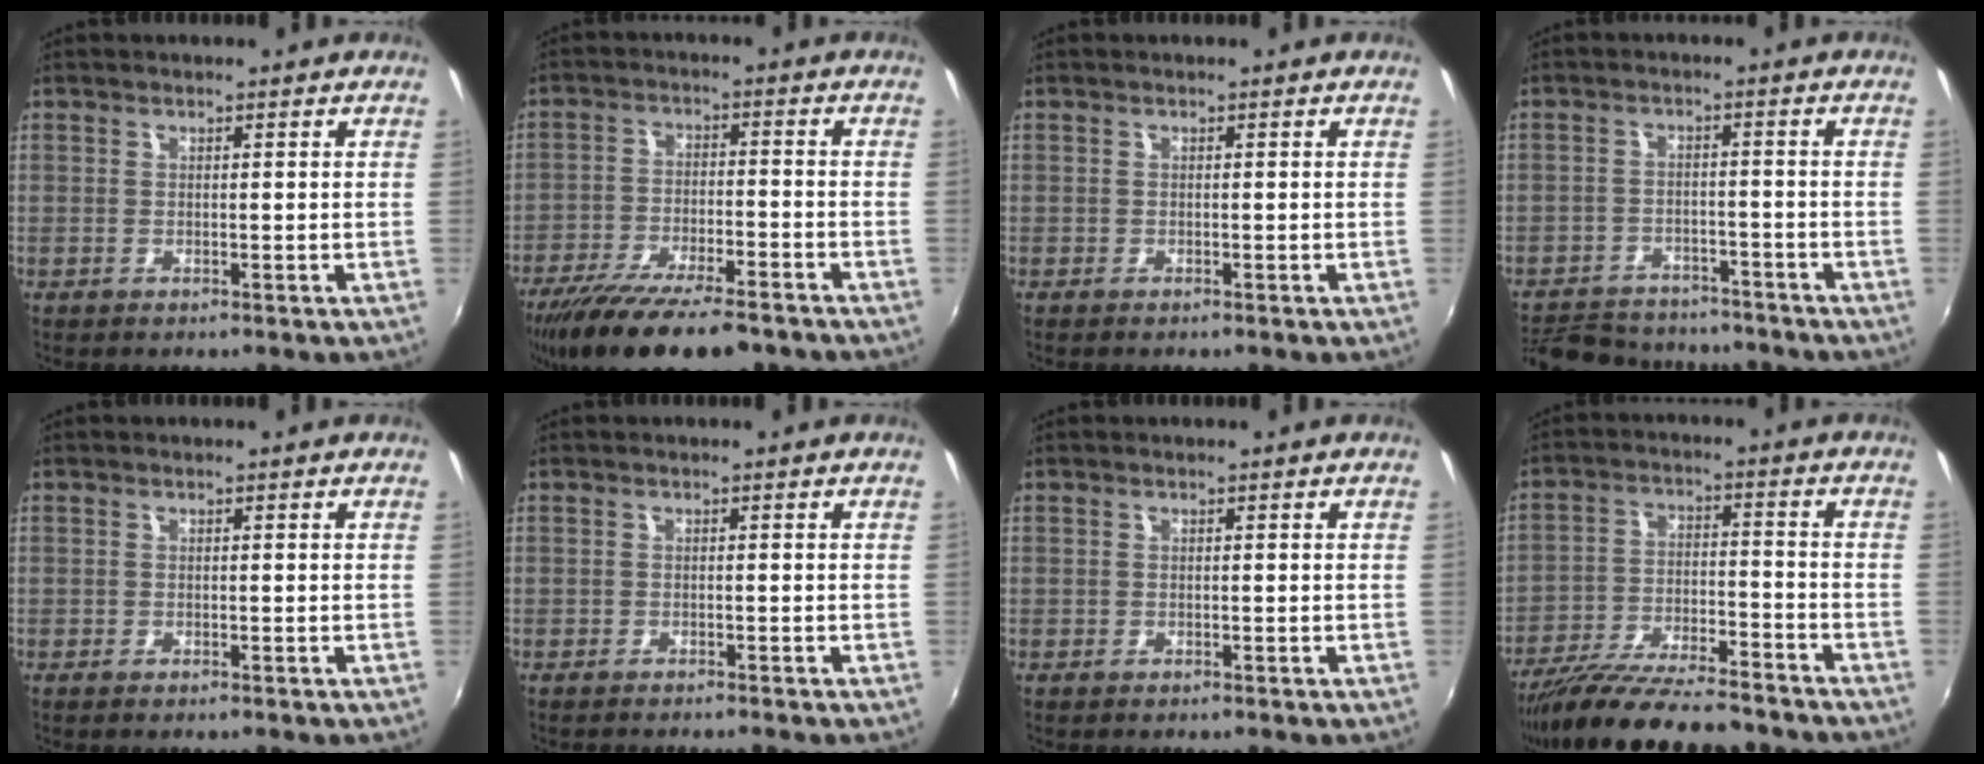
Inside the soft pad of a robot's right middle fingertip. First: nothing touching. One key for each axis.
{"total": 17.3, "fx": -13.6, "fy": 4.6, "fz": 9.6, "tx": -0.195, "ty": -0.041, "tz": -0.220}
{"total": 0.0}
{"total": 16.4, "fx": -14.0, "fy": 6.3, "fz": 5.7, "tx": -0.136, "ty": 0.006, "tz": -0.199}
{"total": 0.5, "fx": -0.5, "fy": 0.1, "fz": 0.1, "tx": -0.003, "ty": -0.004, "tz": -0.010}
{"total": 1.9, "fx": -1.8, "fy": 0.0, "fz": 0.5, "tx": -0.021, "ty": -0.012, "tz": -0.032}
{"total": 0.0}
{"total": 17.8, "fx": -15.3, "fy": 3.6, "fz": 8.5, "tx": -0.169, "ty": -0.036, "tz": -0.247}